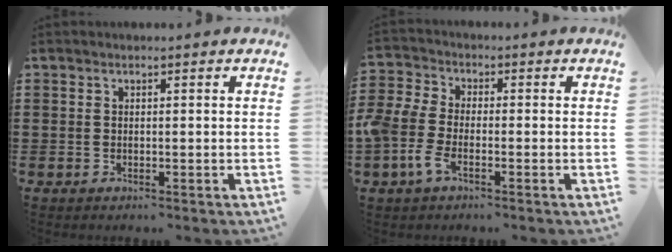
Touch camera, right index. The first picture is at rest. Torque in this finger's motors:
{"motor_torque": [1.44, -0.69, 0.27, 0.21]}